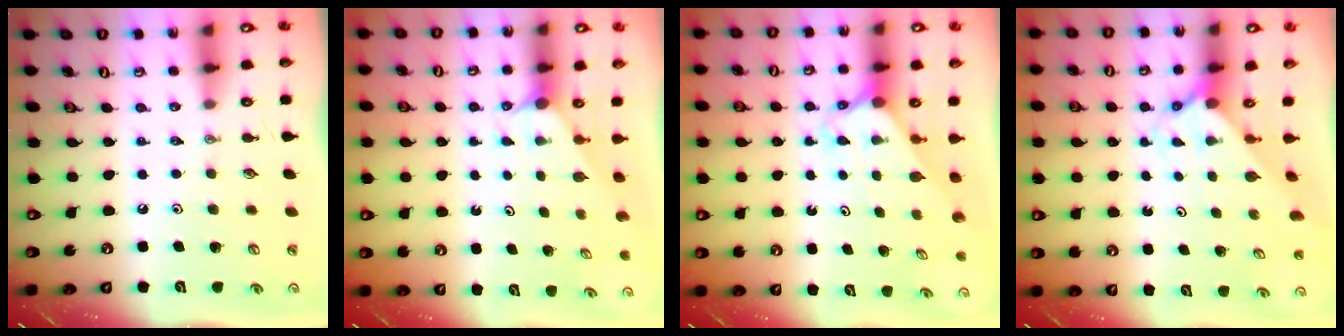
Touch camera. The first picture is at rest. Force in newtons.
{"total": 1.5, "press": 1.5, "slide": 0.2}
{"total": 2.4, "press": 2.4, "slide": 0.2}
{"total": 1.7, "press": 1.7, "slide": 0.1}